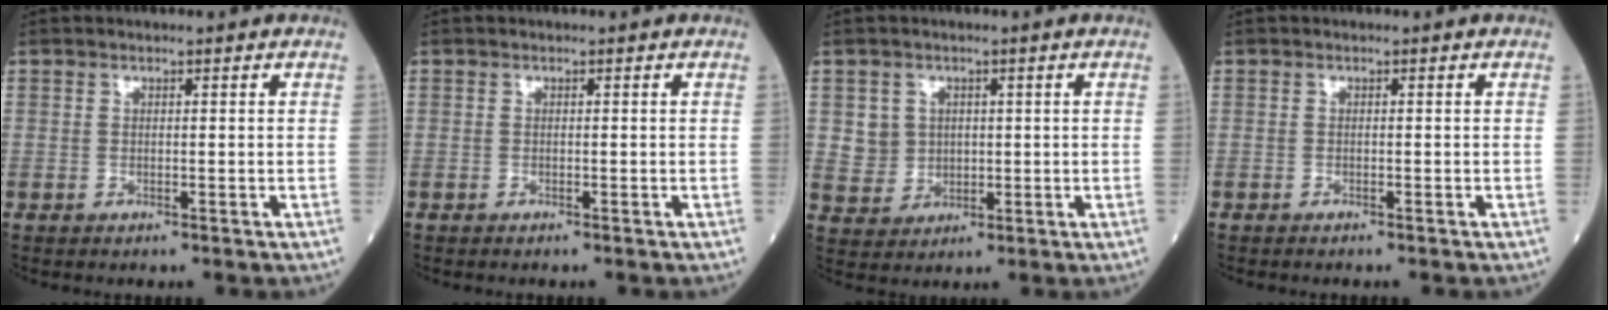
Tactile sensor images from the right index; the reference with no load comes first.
{"total": 1.2, "force": [-1.1, 0.0, 0.6], "torque": [-0.004, 0.000, -0.015]}
{"total": 4.4, "force": [0.9, 4.2, 0.8], "torque": [-0.016, 0.014, 0.022]}
{"total": 1.9, "force": [-1.7, 0.1, 0.9], "torque": [-0.011, -0.001, -0.021]}